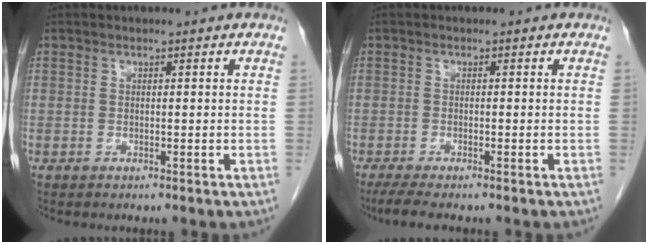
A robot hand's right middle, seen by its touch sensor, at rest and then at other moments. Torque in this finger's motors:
{"motor_torque": [0.27, -0.13, -0.02, 0.02]}